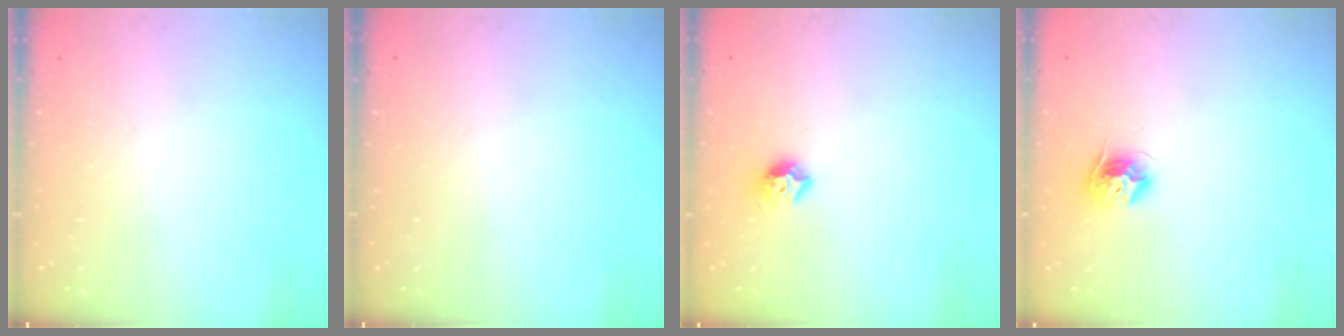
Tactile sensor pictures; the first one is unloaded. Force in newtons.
{"total": 0.0}
{"total": 7.9, "press": 7.9, "slide": 0.7}
{"total": 9.3, "press": 9.3, "slide": 0.3}